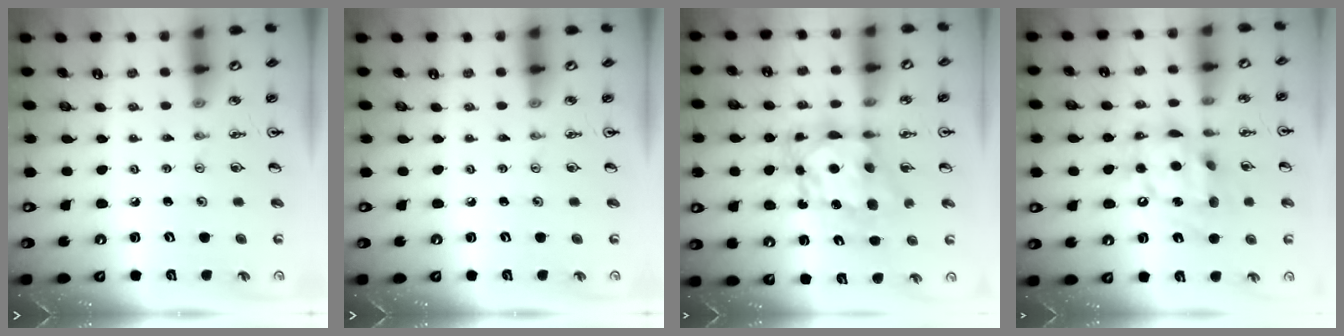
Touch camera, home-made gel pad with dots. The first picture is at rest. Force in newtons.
{"total": 0.0}
{"total": 10.8, "press": 10.7, "slide": 1.2}
{"total": 14.2, "press": 14.2, "slide": 1.4}